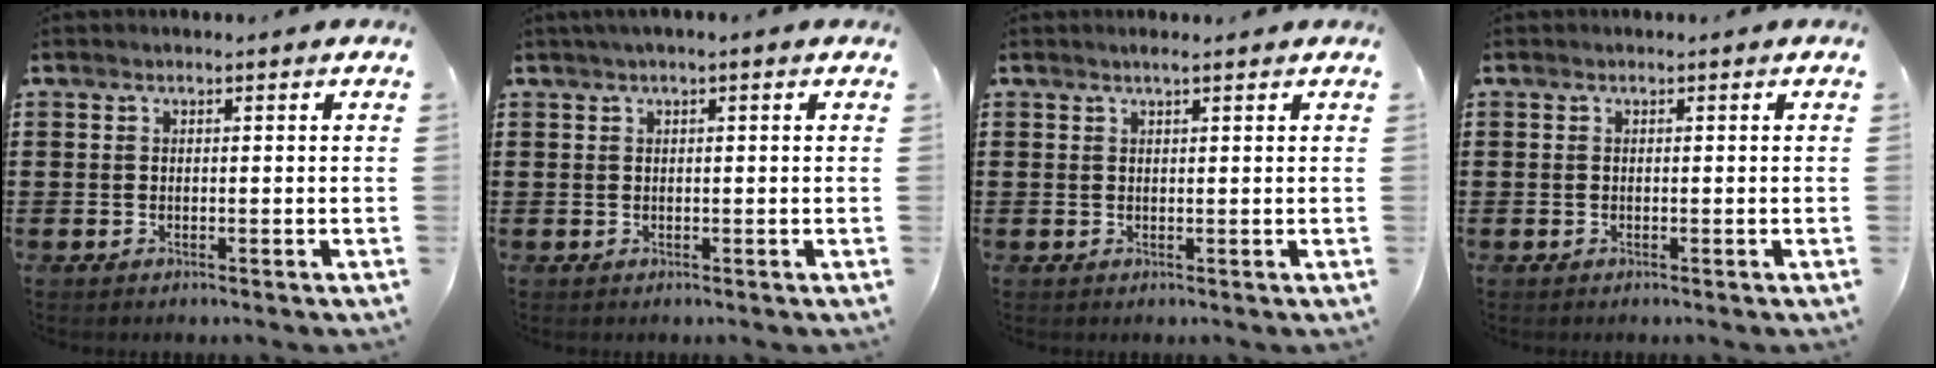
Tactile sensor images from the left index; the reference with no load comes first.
{"total": 1.1, "force": [0.4, 0.0, 1.0], "torque": [-0.018, 0.000, 0.008]}
{"total": 1.3, "force": [1.1, 0.0, 0.8], "torque": [-0.016, -0.001, 0.020]}
{"total": 0.0}